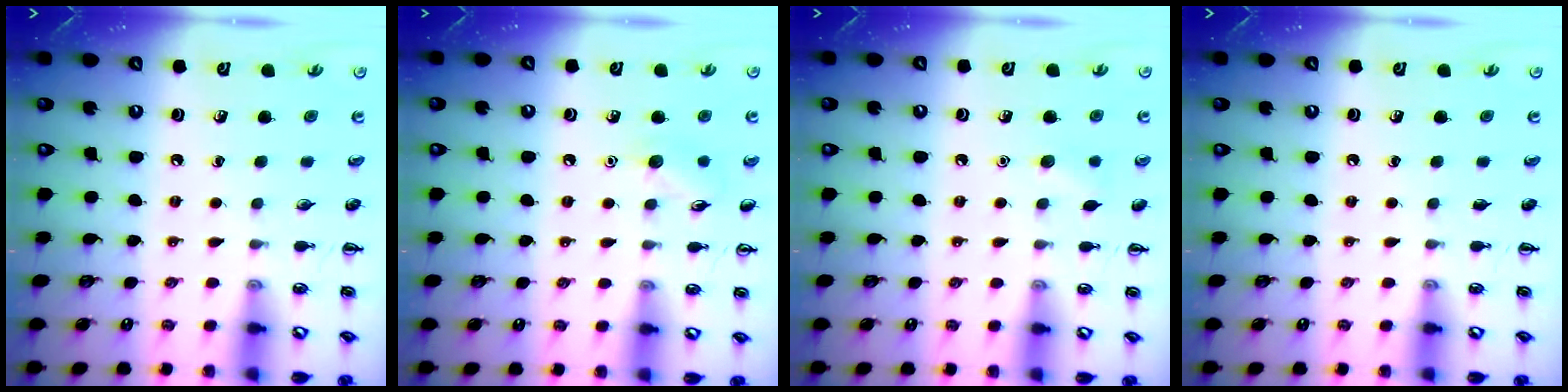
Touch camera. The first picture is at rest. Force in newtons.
{"total": 6.6, "press": 6.4, "slide": 1.5}
{"total": 5.2, "press": 5.1, "slide": 1.2}
{"total": 0.0}